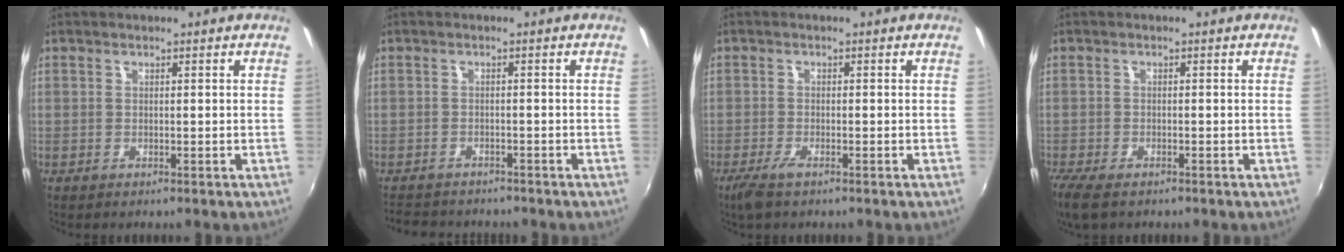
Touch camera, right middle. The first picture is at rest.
{"total": 6.3, "force": [-5.8, 1.7, 1.7], "torque": [-0.050, -0.009, -0.091]}
{"total": 3.3, "force": [-2.3, 0.7, 2.3], "torque": [-0.057, -0.010, -0.045]}
{"total": 5.7, "force": [-4.3, 1.8, 3.3], "torque": [-0.083, -0.025, -0.080]}